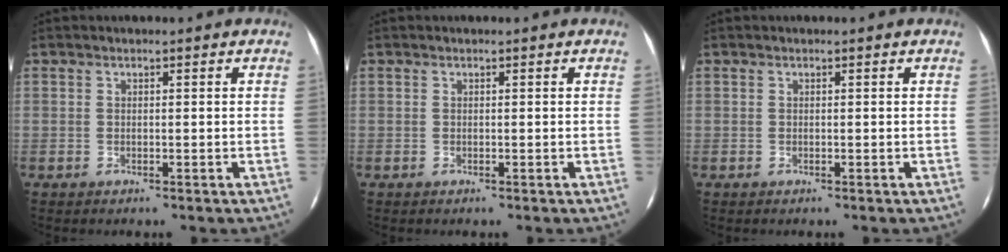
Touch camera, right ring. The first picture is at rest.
{"total": 0.0}
{"total": 0.0}